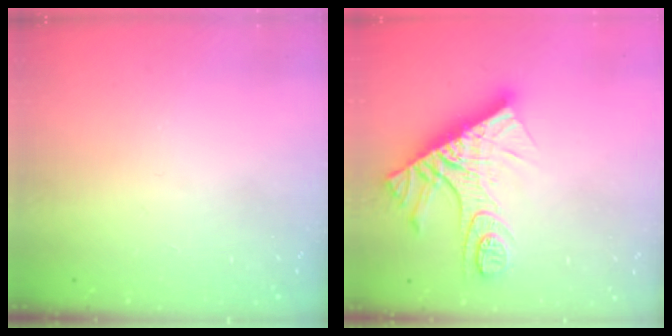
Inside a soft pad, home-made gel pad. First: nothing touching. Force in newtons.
{"total": 15.8, "press": 15.8, "slide": 1.4}